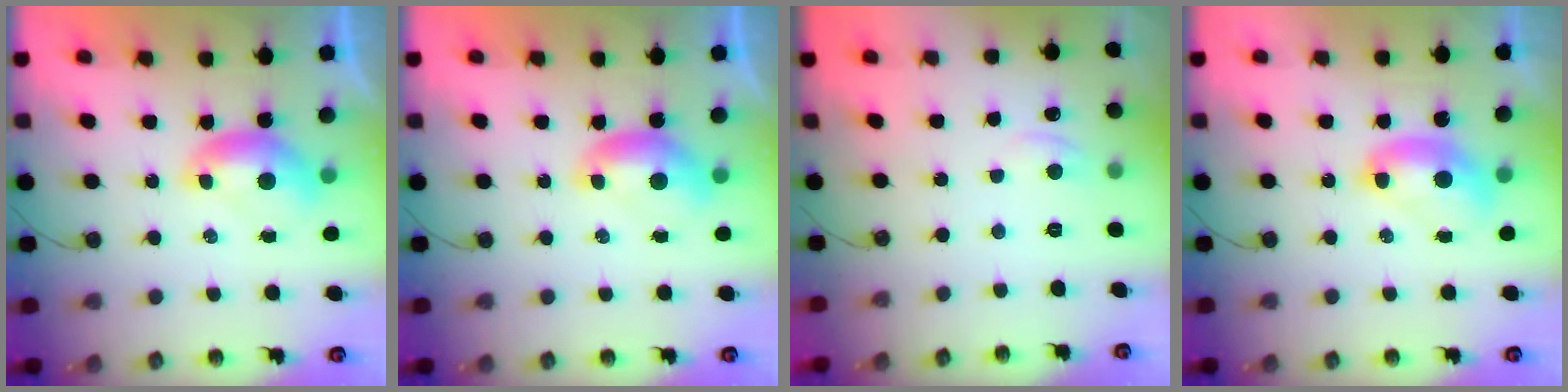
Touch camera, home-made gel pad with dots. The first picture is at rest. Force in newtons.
{"total": 0.0}
{"total": 1.1, "press": 1.1, "slide": 0.2}
{"total": 2.7, "press": 2.7, "slide": 0.1}